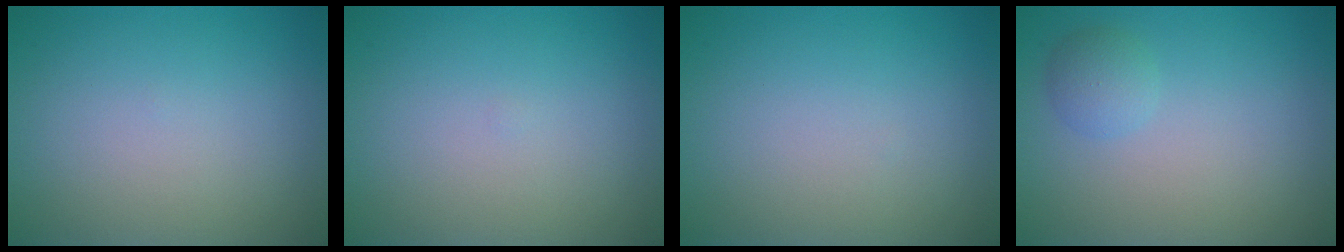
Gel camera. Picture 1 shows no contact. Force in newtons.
{"total": 0.0}
{"total": 0.0}
{"total": 1.6, "press": 1.6, "slide": 0.1}